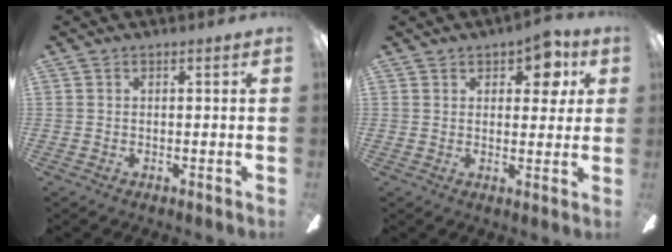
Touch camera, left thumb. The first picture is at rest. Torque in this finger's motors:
{"motor_torque": [0.22, 0.30, 0.03, -0.06, 0.00]}